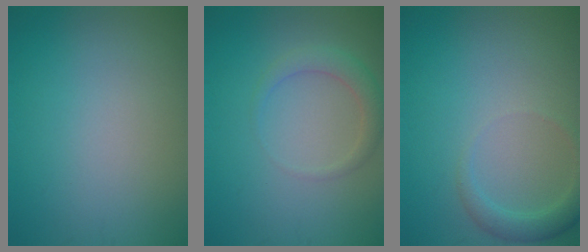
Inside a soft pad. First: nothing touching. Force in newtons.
{"total": 2.1, "press": 2.1, "slide": 0.1}
{"total": 2.2, "press": 2.2, "slide": 0.2}